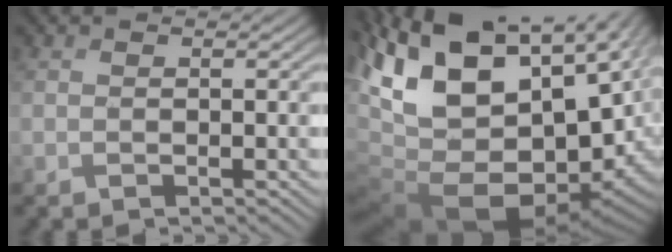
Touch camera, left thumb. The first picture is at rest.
{"total": 18.7, "force": [2.8, 12.2, 13.9], "torque": [-0.255, -0.028, 0.102]}